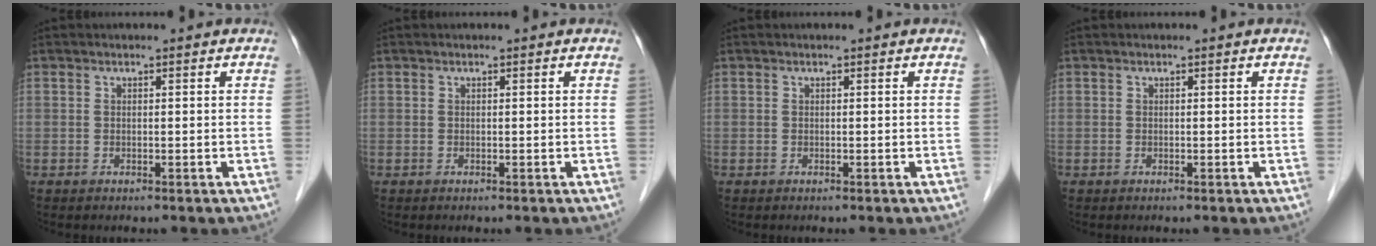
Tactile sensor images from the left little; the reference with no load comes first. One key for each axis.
{"total": 0.0}
{"total": 0.0}
{"total": 0.0}